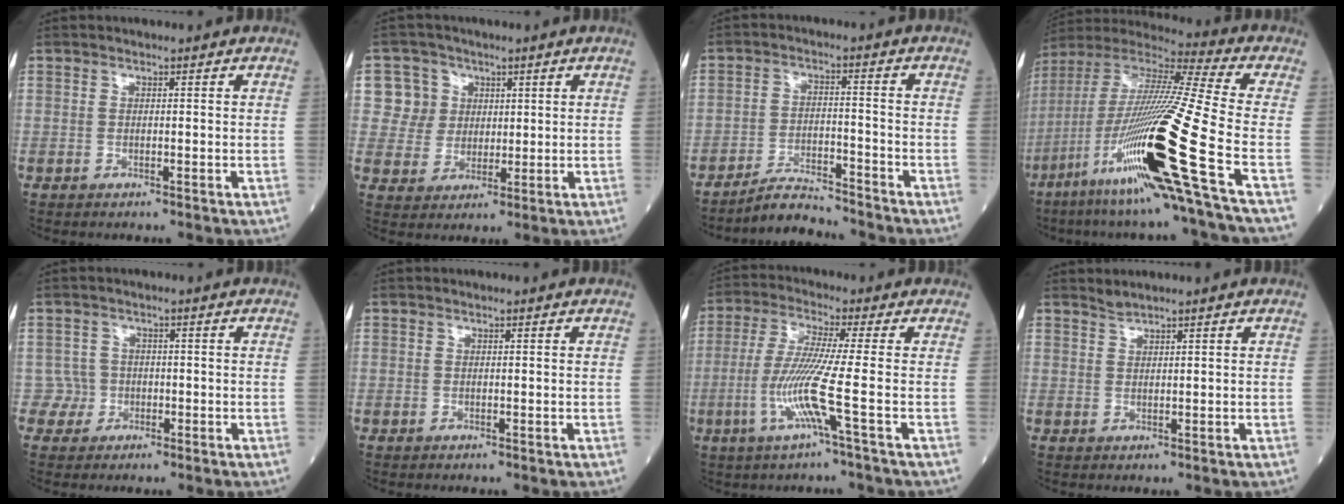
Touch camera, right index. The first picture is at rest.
{"total": 6.4, "force": [2.0, 6.1, 0.6], "torque": [-0.012, 0.019, 0.041]}
{"total": 5.8, "force": [-5.7, 0.4, 0.9], "torque": [-0.017, -0.008, -0.100]}
{"total": 26.4, "force": [-10.6, -1.1, 24.1], "torque": [-0.461, -0.045, -0.200]}
{"total": 2.3, "force": [-0.9, 2.0, -0.7], "torque": [0.028, 0.013, -0.022]}
{"total": 0.0}
{"total": 8.5, "force": [-2.7, -1.5, 7.9], "torque": [-0.166, -0.013, -0.060]}
{"total": 1.1, "force": [1.1, -0.3, 0.0], "torque": [-0.004, 0.000, 0.025]}